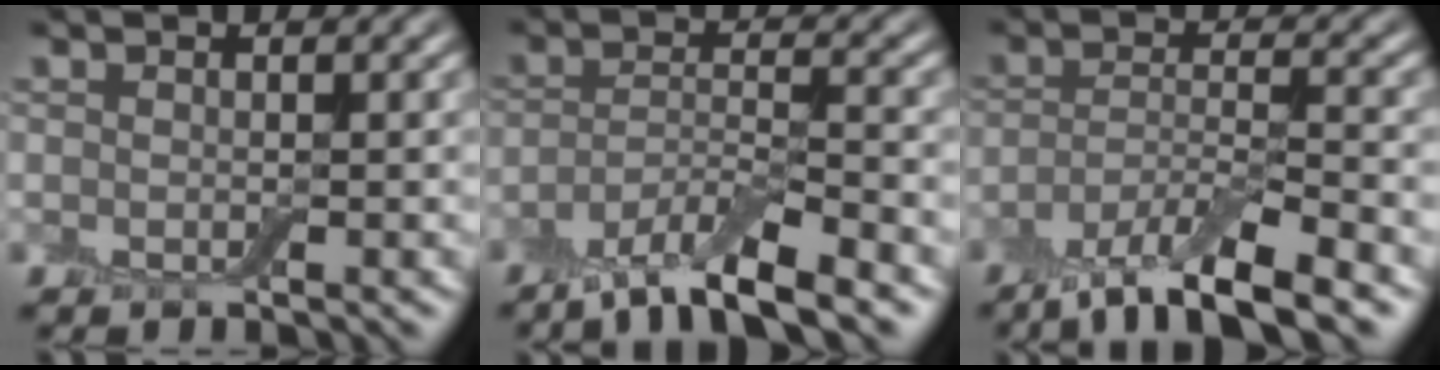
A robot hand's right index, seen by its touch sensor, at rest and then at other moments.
{"total": 6.3, "force": [-4.5, 1.4, 4.1], "torque": [-0.070, -0.005, -0.087]}
{"total": 6.9, "force": [-4.8, 1.7, 4.6], "torque": [-0.079, -0.006, -0.090]}